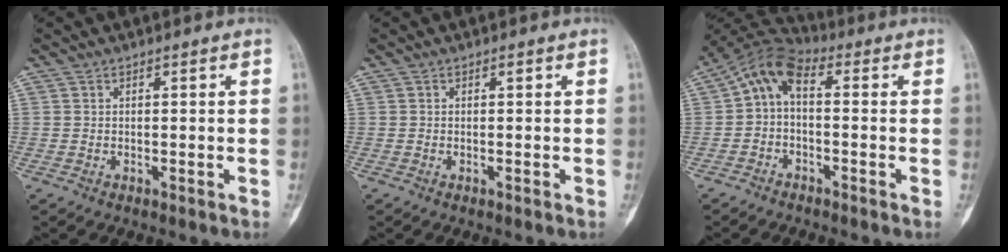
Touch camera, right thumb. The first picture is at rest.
{"total": 0.6, "force": [0.1, 0.1, 0.6], "torque": [-0.008, 0.000, 0.003]}
{"total": 7.2, "force": [-0.2, 4.0, 6.0], "torque": [-0.104, 0.032, -0.020]}